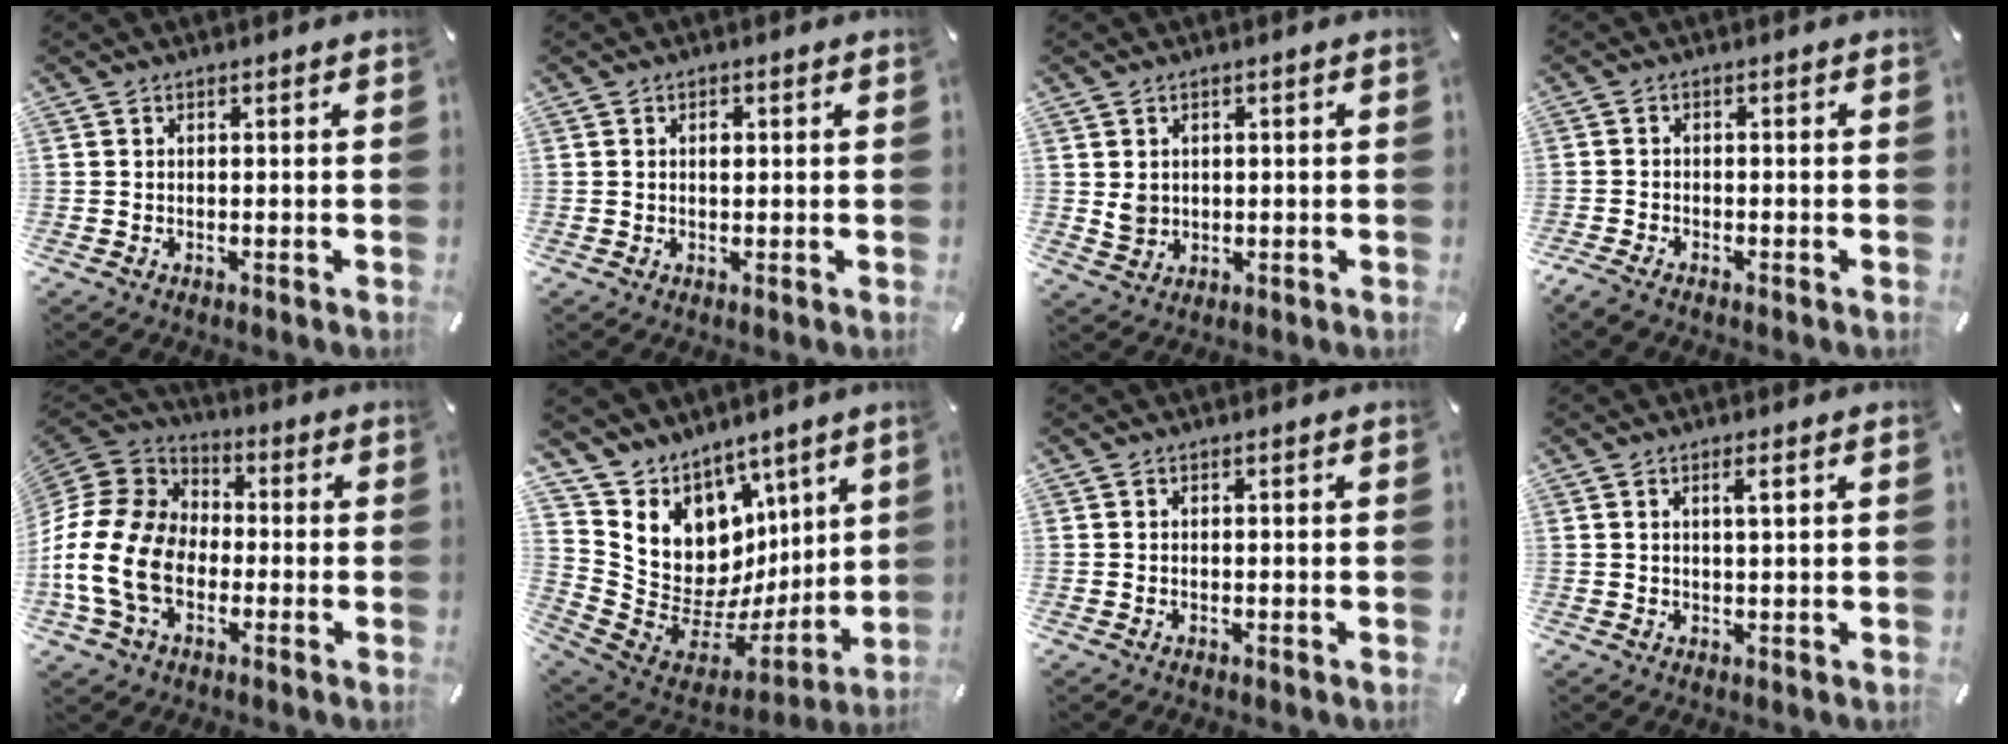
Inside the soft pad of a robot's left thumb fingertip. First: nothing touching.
{"total": 1.4, "force": [0.2, 0.9, 1.1], "torque": [-0.016, 0.000, 0.001]}
{"total": 3.5, "force": [0.4, 3.3, 1.0], "torque": [-0.013, 0.001, 0.007]}
{"total": 1.9, "force": [-1.6, 0.5, 0.9], "torque": [-0.029, 0.000, -0.036]}
{"total": 17.7, "force": [-5.4, 13.4, 10.3], "torque": [-0.231, 0.036, -0.098]}
{"total": 10.7, "force": [4.6, 9.6, 0.9], "torque": [-0.011, -0.106, 0.107]}
{"total": 0.7, "force": [-0.3, 0.3, 0.5], "torque": [-0.010, -0.001, -0.005]}
{"total": 2.4, "force": [0.9, 0.5, 2.1], "torque": [-0.044, 0.004, 0.014]}